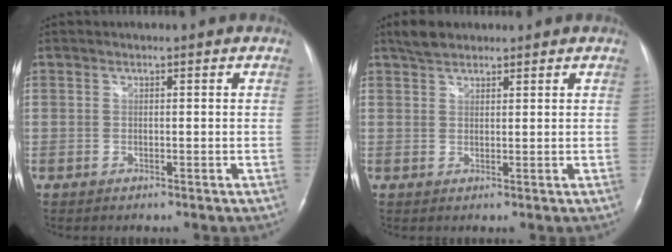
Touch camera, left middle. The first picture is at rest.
{"total": 3.4, "force": [2.8, 1.4, 1.2], "torque": [-0.031, 0.012, 0.051]}